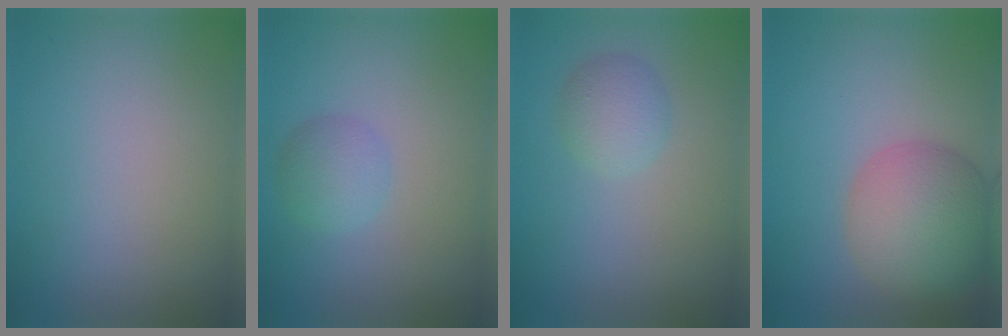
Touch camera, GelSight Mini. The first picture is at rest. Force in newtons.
{"total": 2.2, "press": 2.2, "slide": 0.0}
{"total": 2.5, "press": 2.5, "slide": 0.1}
{"total": 7.3, "press": 7.3, "slide": 0.4}